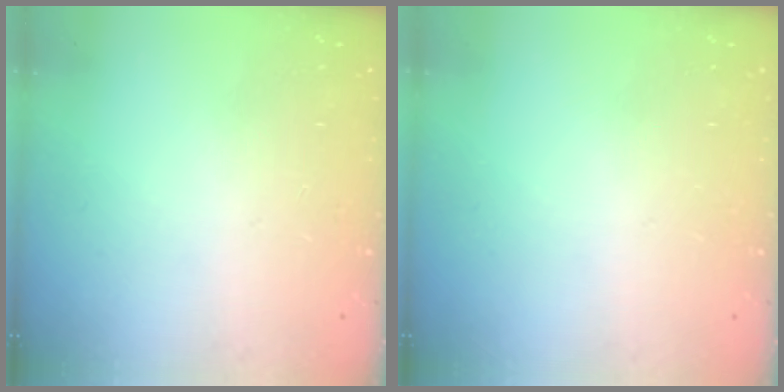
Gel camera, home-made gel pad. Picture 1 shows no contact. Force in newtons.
{"total": 0.0}